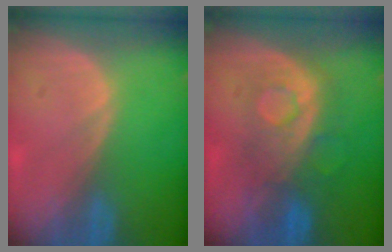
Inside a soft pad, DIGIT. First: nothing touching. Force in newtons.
{"total": 7.8, "press": 7.8, "slide": 0.6}